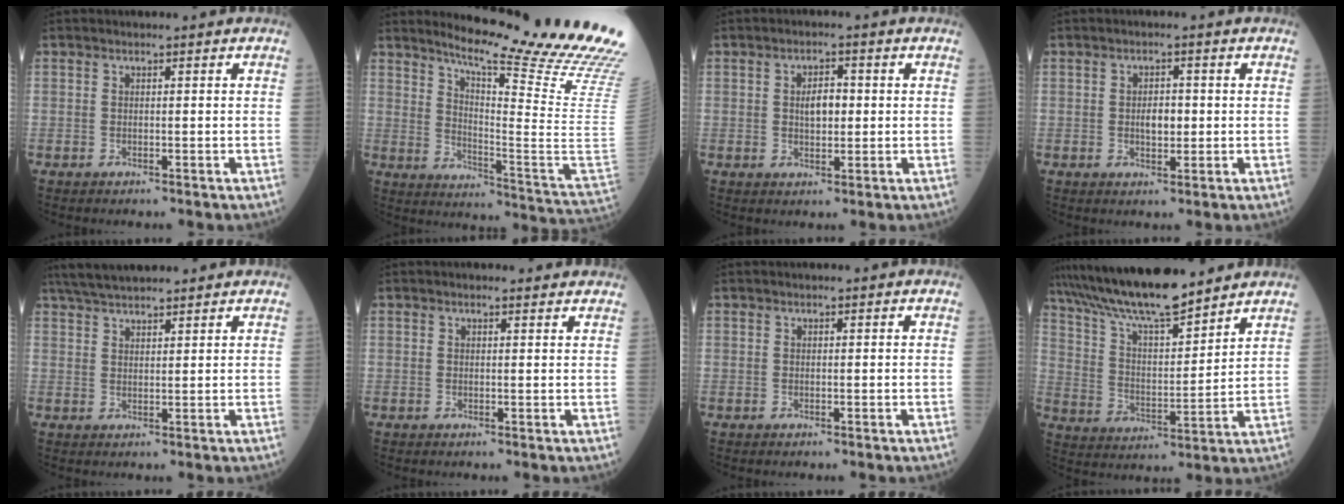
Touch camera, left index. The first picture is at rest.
{"total": 24.8, "force": [20.7, -3.0, 13.2], "torque": [-0.208, -0.130, 0.275]}
{"total": 3.7, "force": [0.3, 2.0, 3.1], "torque": [-0.055, 0.004, 0.008]}
{"total": 2.9, "force": [-0.1, 1.7, 2.4], "torque": [-0.040, -0.001, 0.002]}
{"total": 9.3, "force": [8.1, 1.9, 4.1], "torque": [-0.071, 0.033, 0.138]}
{"total": 3.3, "force": [3.1, 0.9, 1.0], "torque": [-0.016, 0.013, 0.033]}
{"total": 0.0}
{"total": 15.6, "force": [13.5, 1.9, 7.5], "torque": [-0.139, 0.006, 0.245]}